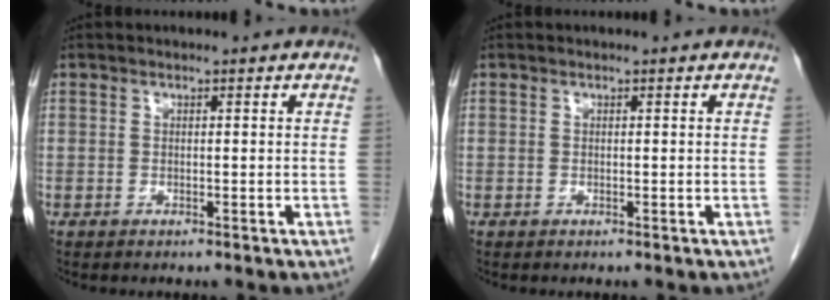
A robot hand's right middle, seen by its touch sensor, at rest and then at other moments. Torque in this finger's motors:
{"motor_torque": [0.00, 0.00, 0.01, 0.01]}